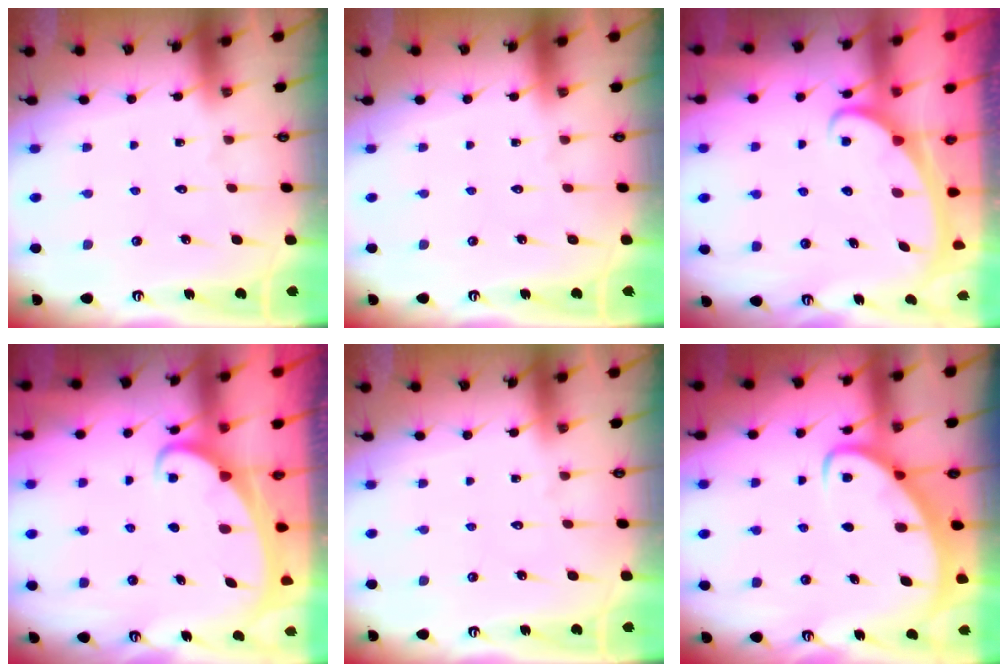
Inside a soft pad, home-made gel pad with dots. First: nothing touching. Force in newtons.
{"total": 0.0}
{"total": 2.4, "press": 2.3, "slide": 0.4}
{"total": 1.9, "press": 1.9, "slide": 0.2}
{"total": 0.0}
{"total": 4.0, "press": 3.9, "slide": 0.6}